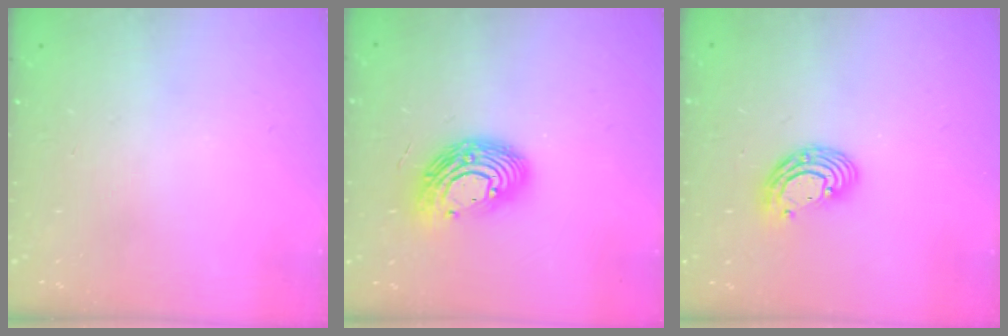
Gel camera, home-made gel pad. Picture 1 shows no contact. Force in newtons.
{"total": 12.9, "press": 12.9, "slide": 1.2}
{"total": 8.4, "press": 8.3, "slide": 1.5}